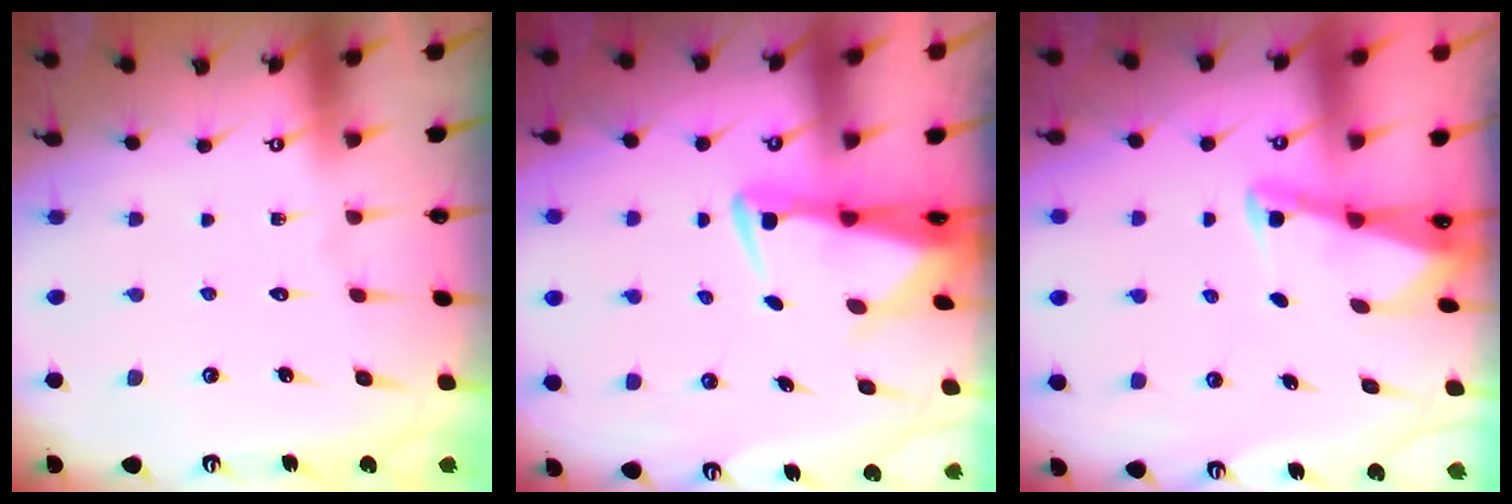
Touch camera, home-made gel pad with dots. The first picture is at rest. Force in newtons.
{"total": 3.3, "press": 3.3, "slide": 0.6}
{"total": 2.3, "press": 2.3, "slide": 0.3}